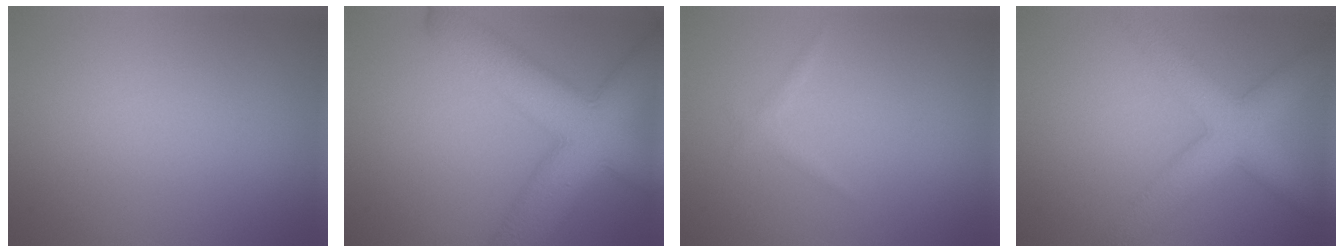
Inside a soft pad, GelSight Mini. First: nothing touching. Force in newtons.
{"total": 11.7, "press": 11.7, "slide": 0.6}
{"total": 0.8, "press": 0.8, "slide": 0.1}
{"total": 6.3, "press": 6.3, "slide": 0.3}